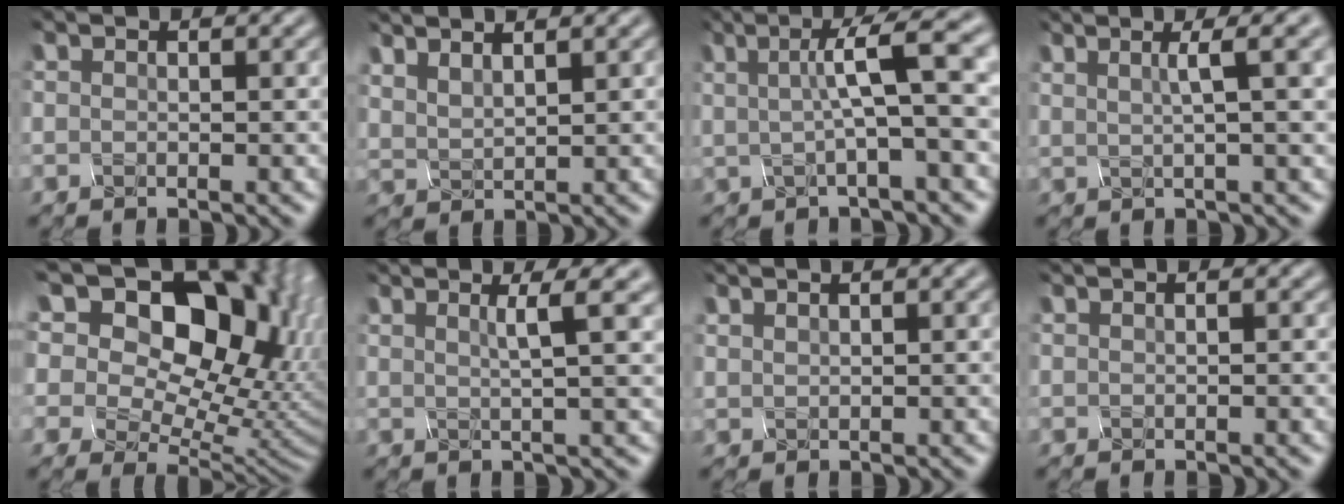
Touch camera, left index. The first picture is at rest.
{"total": 2.8, "force": [2.1, 0.8, 1.5], "torque": [-0.040, 0.009, 0.040]}
{"total": 5.3, "force": [0.4, 0.8, 5.3], "torque": [-0.095, 0.008, 0.015]}
{"total": 4.7, "force": [2.1, 1.0, 4.1], "torque": [-0.057, 0.019, 0.029]}
{"total": 17.4, "force": [7.1, 11.0, 11.4], "torque": [-0.209, 0.060, 0.132]}
{"total": 3.2, "force": [1.4, 0.1, 2.9], "torque": [-0.054, 0.004, 0.035]}
{"total": 1.2, "force": [0.9, 0.3, 0.7], "torque": [-0.009, 0.007, 0.015]}
{"total": 1.6, "force": [0.9, 0.8, 1.0], "torque": [-0.001, 0.020, -0.008]}